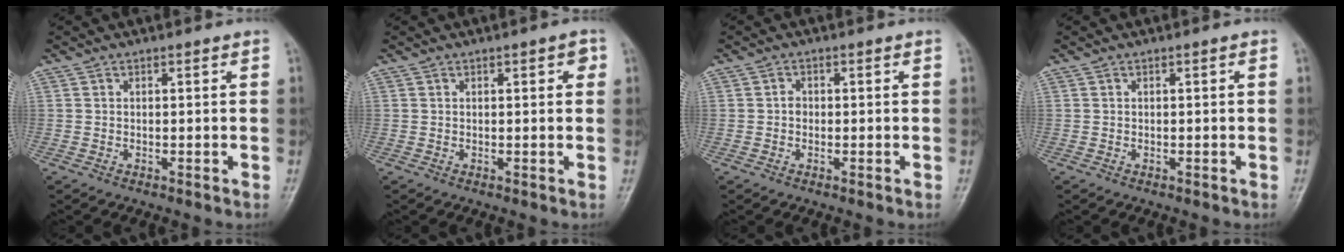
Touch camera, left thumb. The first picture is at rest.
{"total": 2.2, "force": [0.8, 0.8, 1.9], "torque": [-0.019, 0.001, 0.008]}
{"total": 1.2, "force": [-0.2, 1.0, 0.6], "torque": [-0.001, 0.005, -0.008]}
{"total": 0.0}